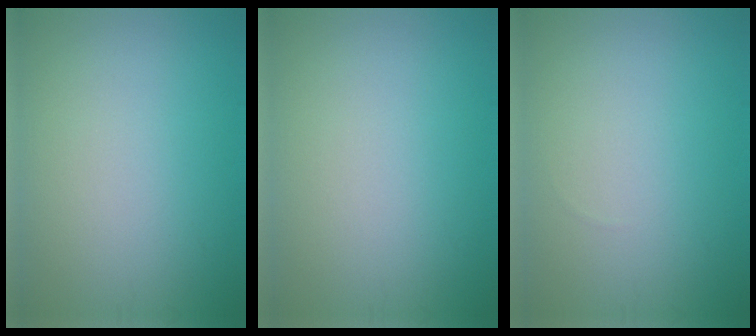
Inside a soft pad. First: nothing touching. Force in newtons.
{"total": 0.0}
{"total": 0.0}